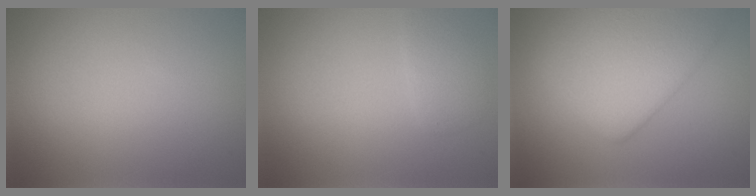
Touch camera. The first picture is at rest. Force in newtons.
{"total": 1.8, "press": 1.8, "slide": 0.2}
{"total": 6.6, "press": 6.6, "slide": 0.5}